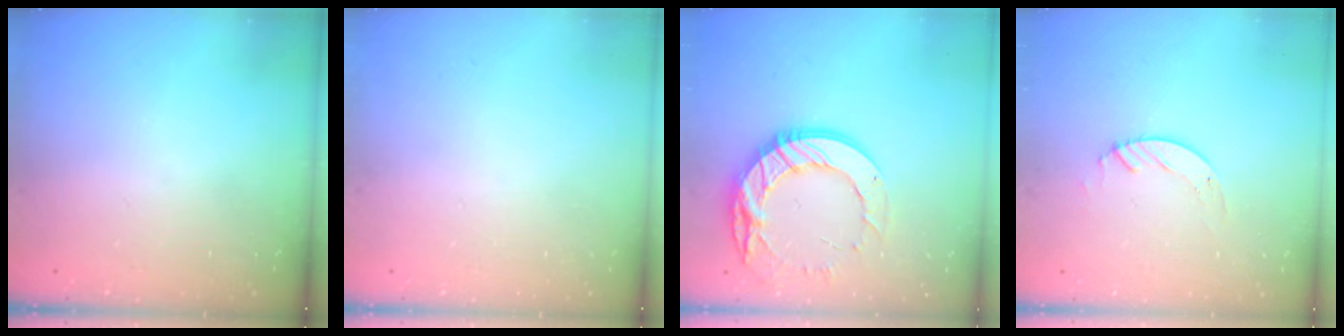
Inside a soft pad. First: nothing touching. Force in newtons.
{"total": 0.0}
{"total": 17.2, "press": 17.1, "slide": 1.3}
{"total": 2.4, "press": 2.4, "slide": 0.2}